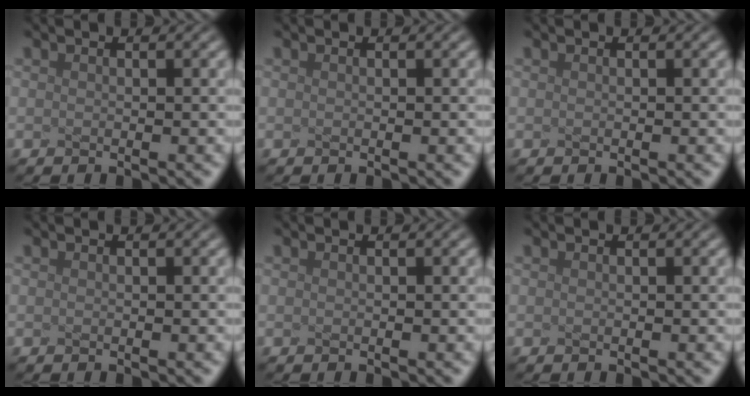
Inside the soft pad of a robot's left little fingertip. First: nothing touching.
{"total": 0.0}
{"total": 0.0}
{"total": 0.0}
{"total": 0.0}
{"total": 0.0}